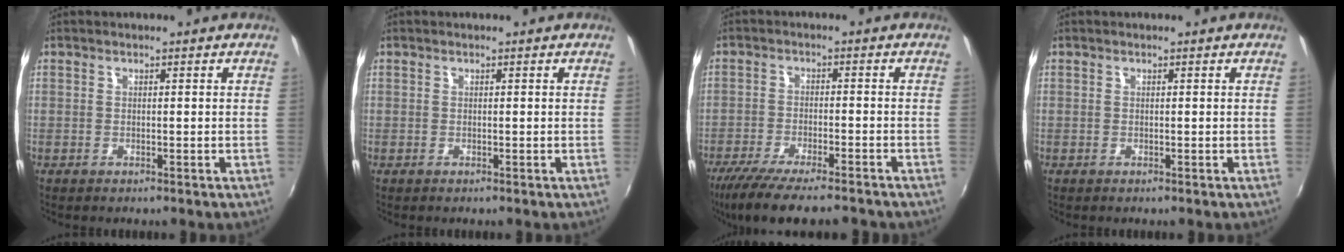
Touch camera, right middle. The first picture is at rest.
{"total": 0.0}
{"total": 14.1, "force": [-11.8, 2.5, 7.4], "torque": [-0.153, -0.038, -0.188]}
{"total": 0.0}